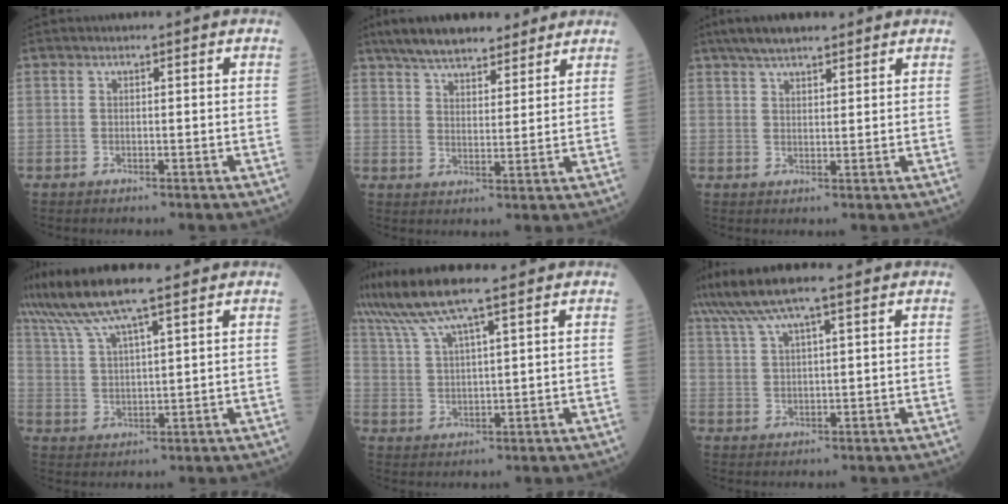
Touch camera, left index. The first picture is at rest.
{"total": 12.5, "force": [10.3, 3.9, 5.9], "torque": [-0.091, 0.030, 0.165]}
{"total": 7.0, "force": [5.5, 1.8, 3.8], "torque": [-0.065, 0.029, 0.094]}
{"total": 11.1, "force": [8.4, 0.9, 7.2], "torque": [-0.139, 0.033, 0.154]}
{"total": 9.2, "force": [7.0, 0.0, 5.9], "torque": [-0.121, 0.029, 0.131]}
{"total": 10.1, "force": [7.5, 1.2, 6.6], "torque": [-0.128, 0.045, 0.130]}